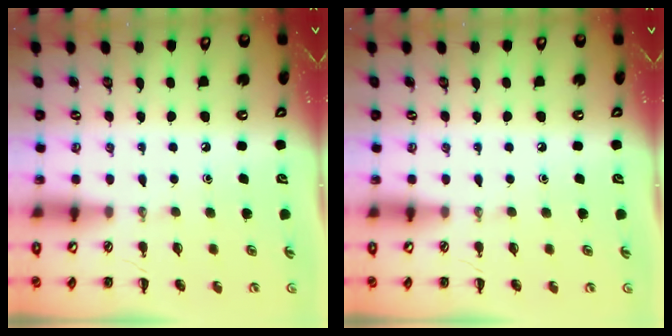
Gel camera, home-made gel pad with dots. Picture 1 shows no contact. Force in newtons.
{"total": 0.0}